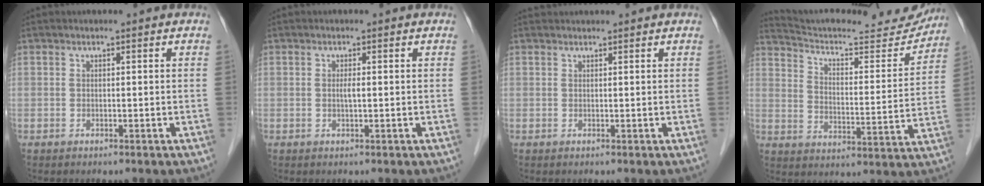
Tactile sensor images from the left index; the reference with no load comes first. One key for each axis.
{"total": 1.0, "fx": 0.1, "fy": 0.1, "fz": 1.0, "tx": -0.022, "ty": -0.001, "tz": 0.001}
{"total": 2.3, "fx": 2.2, "fy": 0.3, "fz": 0.3, "tx": -0.007, "ty": 0.029, "tz": 0.036}
{"total": 20.6, "fx": 19.9, "fy": 2.1, "fz": 5.1, "tx": -0.082, "ty": -0.041, "tz": 0.276}